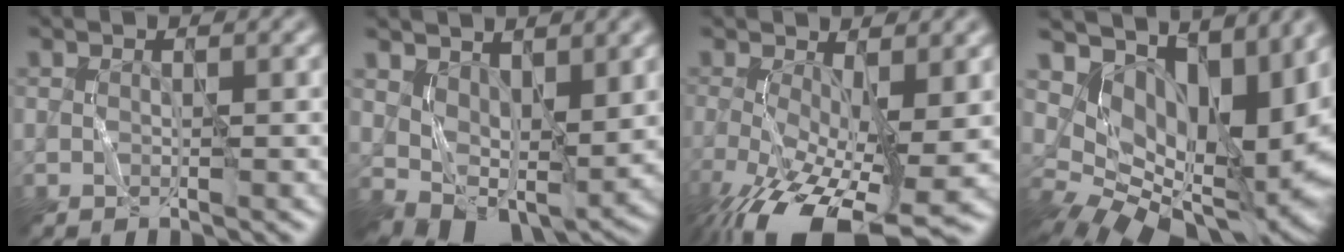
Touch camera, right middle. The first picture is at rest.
{"total": 6.1, "force": [1.1, 3.8, 4.7], "torque": [-0.089, -0.016, 0.032]}
{"total": 11.1, "force": [-4.2, 4.3, 9.3], "torque": [-0.179, -0.025, -0.061]}
{"total": 12.8, "force": [4.7, 7.6, 9.2], "torque": [-0.152, 0.003, 0.098]}